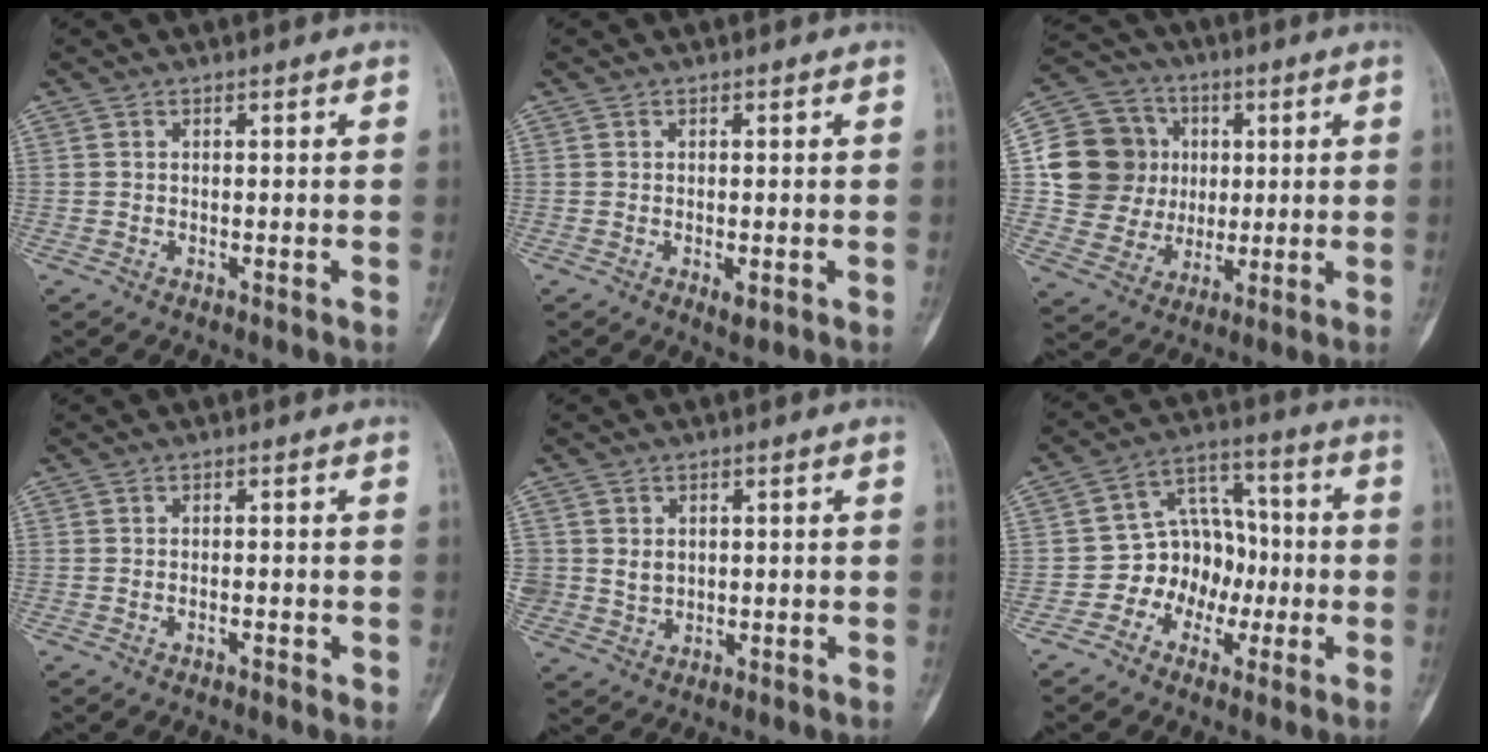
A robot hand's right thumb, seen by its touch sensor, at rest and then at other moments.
{"total": 1.9, "force": [-0.5, 0.8, 1.7], "torque": [-0.025, -0.005, -0.004]}
{"total": 16.0, "force": [2.2, 14.9, 5.6], "torque": [-0.069, 0.018, 0.048]}
{"total": 1.3, "force": [-0.4, 0.5, 1.1], "torque": [-0.020, 0.004, -0.007]}
{"total": 3.3, "force": [0.7, 2.9, 1.5], "torque": [-0.014, -0.006, 0.020]}
{"total": 10.2, "force": [-2.7, 8.6, 4.7], "torque": [-0.021, 0.050, -0.057]}